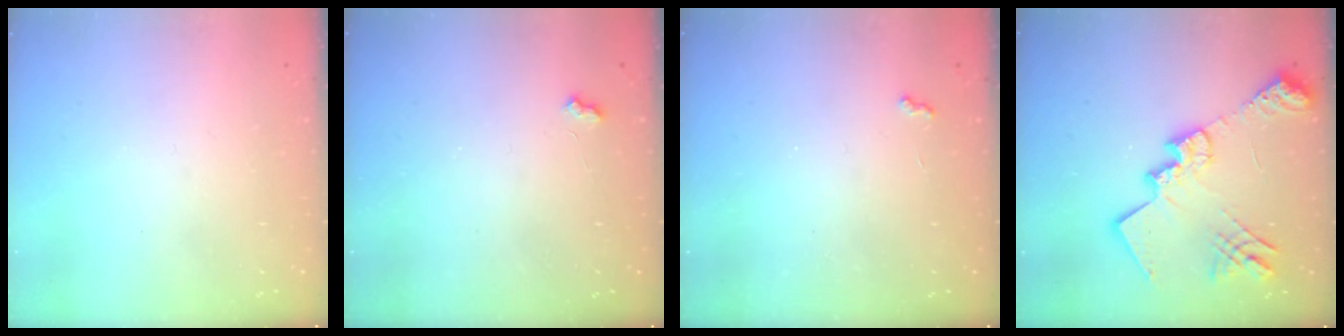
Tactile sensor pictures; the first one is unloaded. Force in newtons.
{"total": 2.3, "press": 2.3, "slide": 0.4}
{"total": 2.6, "press": 2.6, "slide": 0.4}
{"total": 20.8, "press": 20.7, "slide": 1.9}